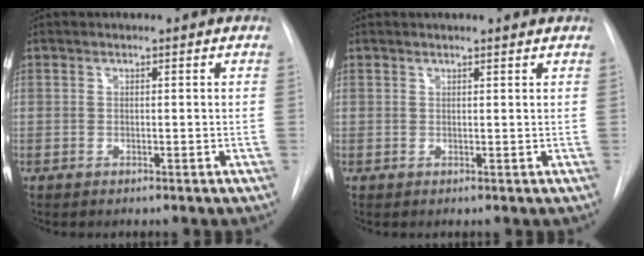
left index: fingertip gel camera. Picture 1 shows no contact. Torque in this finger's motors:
{"motor_torque": [0.00, -0.14, -0.38, 0.00]}